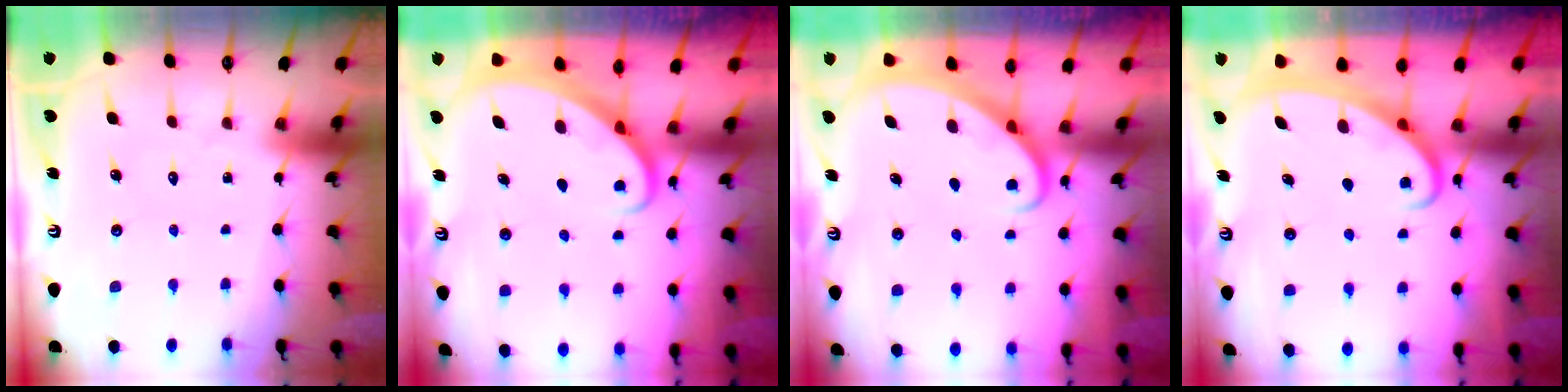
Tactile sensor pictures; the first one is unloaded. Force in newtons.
{"total": 2.5, "press": 2.5, "slide": 0.3}
{"total": 2.9, "press": 2.9, "slide": 0.2}
{"total": 2.5, "press": 2.5, "slide": 0.3}